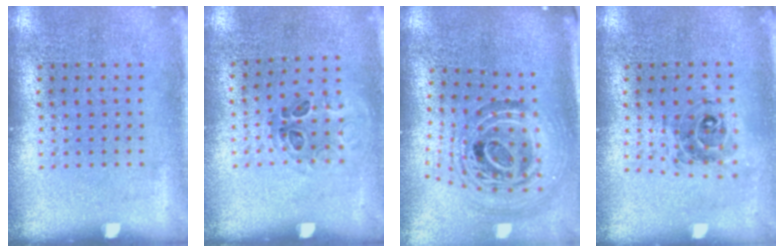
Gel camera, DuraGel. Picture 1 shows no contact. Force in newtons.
{"total": 0.9, "press": 0.6, "slide": 0.7}
{"total": 1.9, "press": 1.5, "slide": 1.2}
{"total": 0.7, "press": 0.7, "slide": 0.2}